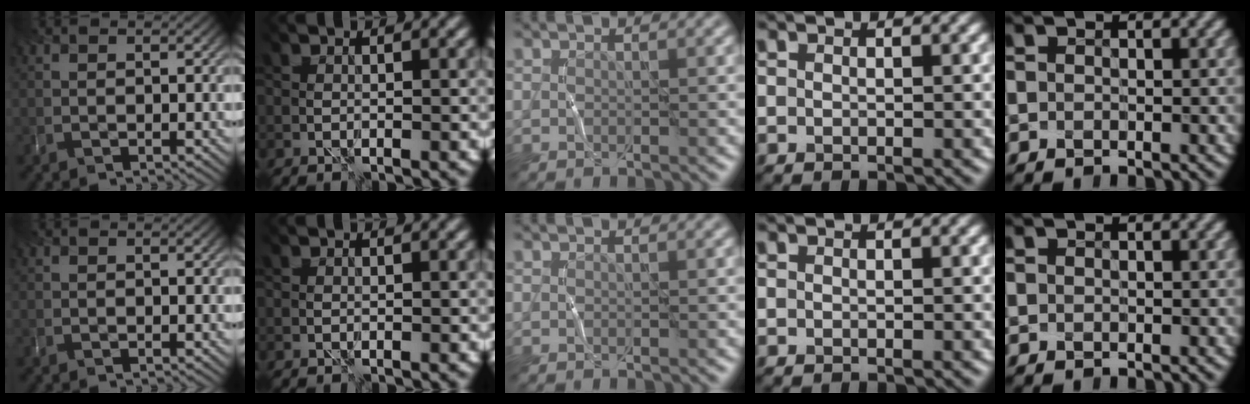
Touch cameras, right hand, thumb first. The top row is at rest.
{}